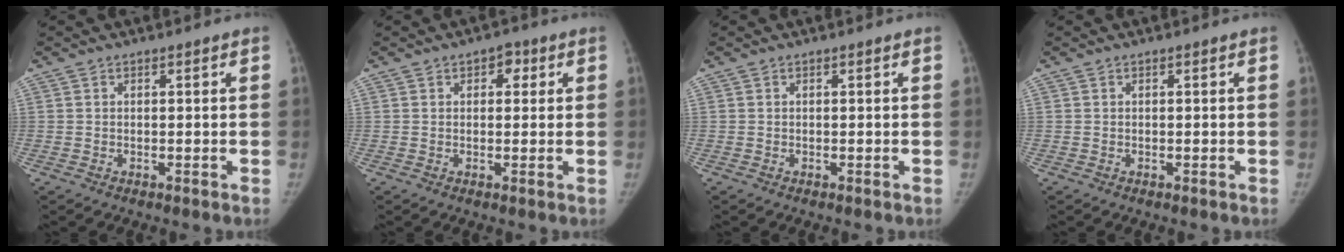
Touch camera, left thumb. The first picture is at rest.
{"total": 3.1, "force": [1.2, 2.1, 2.0], "torque": [-0.006, 0.001, 0.011]}
{"total": 0.0}
{"total": 0.0}